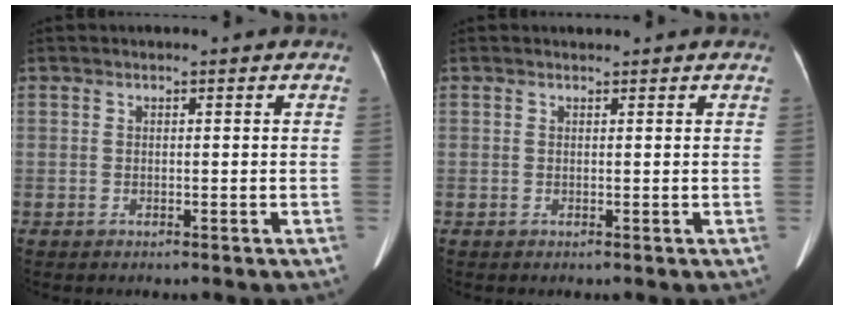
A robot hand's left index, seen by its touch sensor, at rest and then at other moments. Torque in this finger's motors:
{"motor_torque": [0.31, -0.43, 0.01, 0.00]}